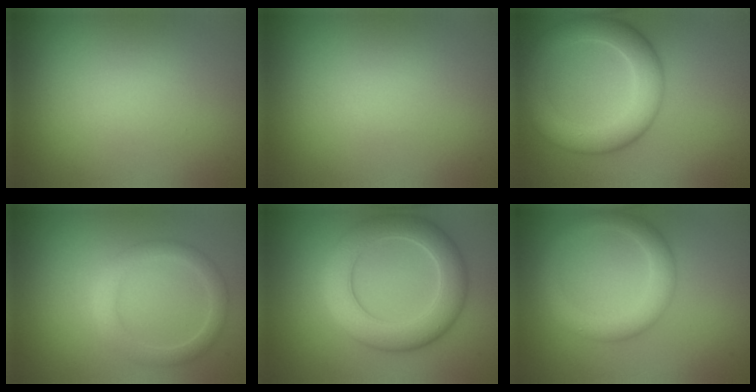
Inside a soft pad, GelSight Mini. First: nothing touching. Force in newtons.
{"total": 0.0}
{"total": 6.6, "press": 6.6, "slide": 0.3}
{"total": 2.7, "press": 2.7, "slide": 0.1}
{"total": 6.7, "press": 6.7, "slide": 0.5}
{"total": 3.7, "press": 3.7, "slide": 0.2}